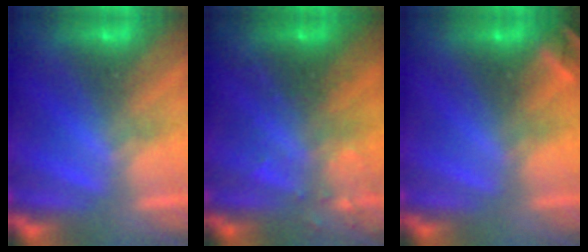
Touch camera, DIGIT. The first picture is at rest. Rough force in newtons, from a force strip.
{"total": 2.9}
{"total": 2.0}